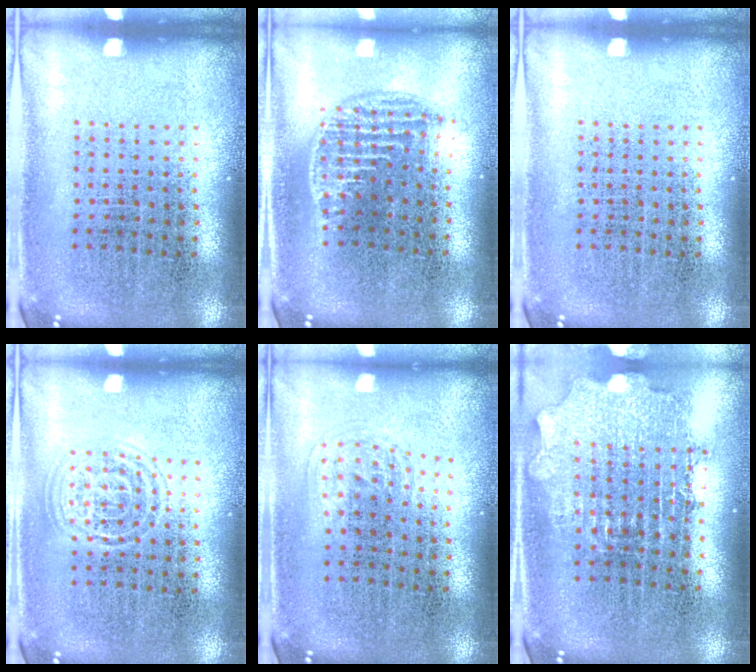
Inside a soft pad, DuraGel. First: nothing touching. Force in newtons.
{"total": 1.3, "press": 1.1, "slide": 0.6}
{"total": 0.0}
{"total": 1.5, "press": 1.5, "slide": 0.1}
{"total": 1.0, "press": 0.6, "slide": 0.8}
{"total": 2.0, "press": 1.6, "slide": 1.2}